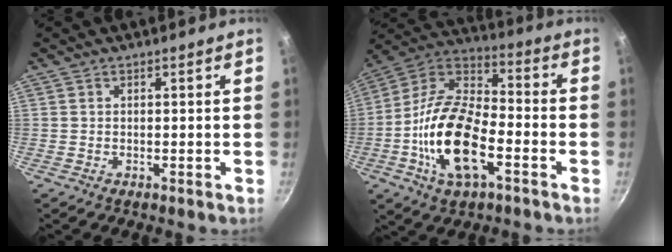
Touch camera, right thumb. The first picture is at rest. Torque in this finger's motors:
{"motor_torque": [0.10, 1.12, 1.76, -0.79, 0.26]}